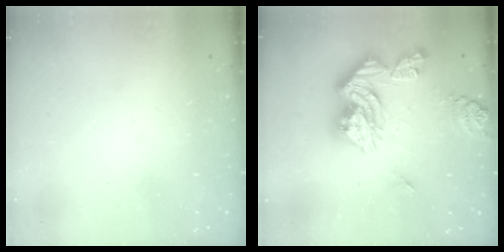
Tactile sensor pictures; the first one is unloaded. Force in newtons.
{"total": 18.2, "press": 18.1, "slide": 1.9}